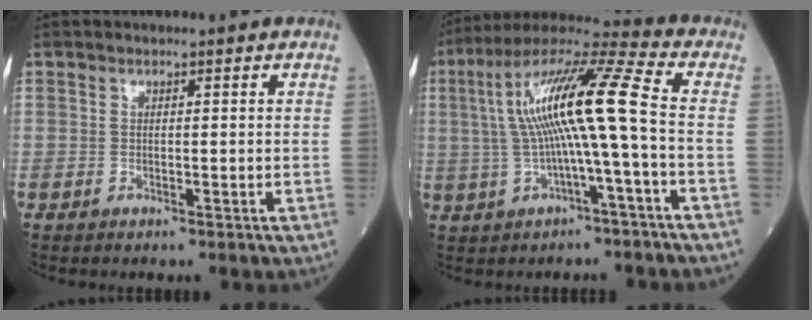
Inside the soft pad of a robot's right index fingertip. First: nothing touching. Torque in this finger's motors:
{"motor_torque": [1.66, -0.26, 0.99, 0.21]}